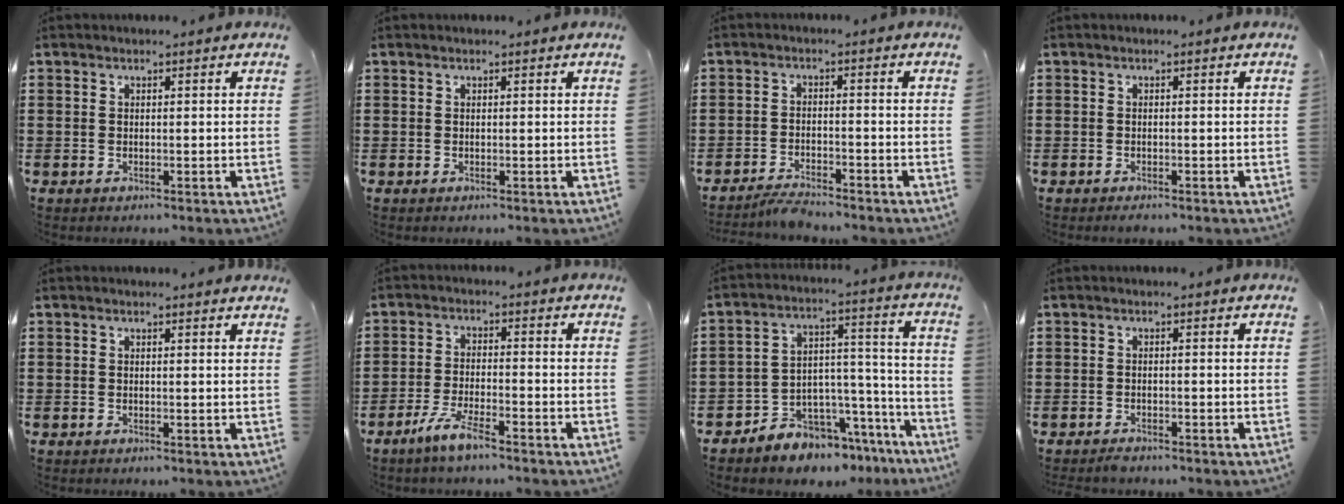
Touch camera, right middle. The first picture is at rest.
{"total": 0.0}
{"total": 2.9, "force": [-2.8, 0.1, 0.5], "torque": [-0.013, 0.002, -0.057]}
{"total": 0.6, "force": [-0.6, 0.1, 0.1], "torque": [-0.003, -0.001, -0.012]}
{"total": 0.0}
{"total": 4.7, "force": [-3.6, 0.3, 3.1], "torque": [-0.070, -0.008, -0.068]}
{"total": 5.7, "force": [-5.2, 2.2, -0.7], "torque": [0.006, 0.005, -0.101]}
{"total": 0.9, "force": [-0.9, 0.1, 0.2], "torque": [-0.007, -0.001, -0.017]}